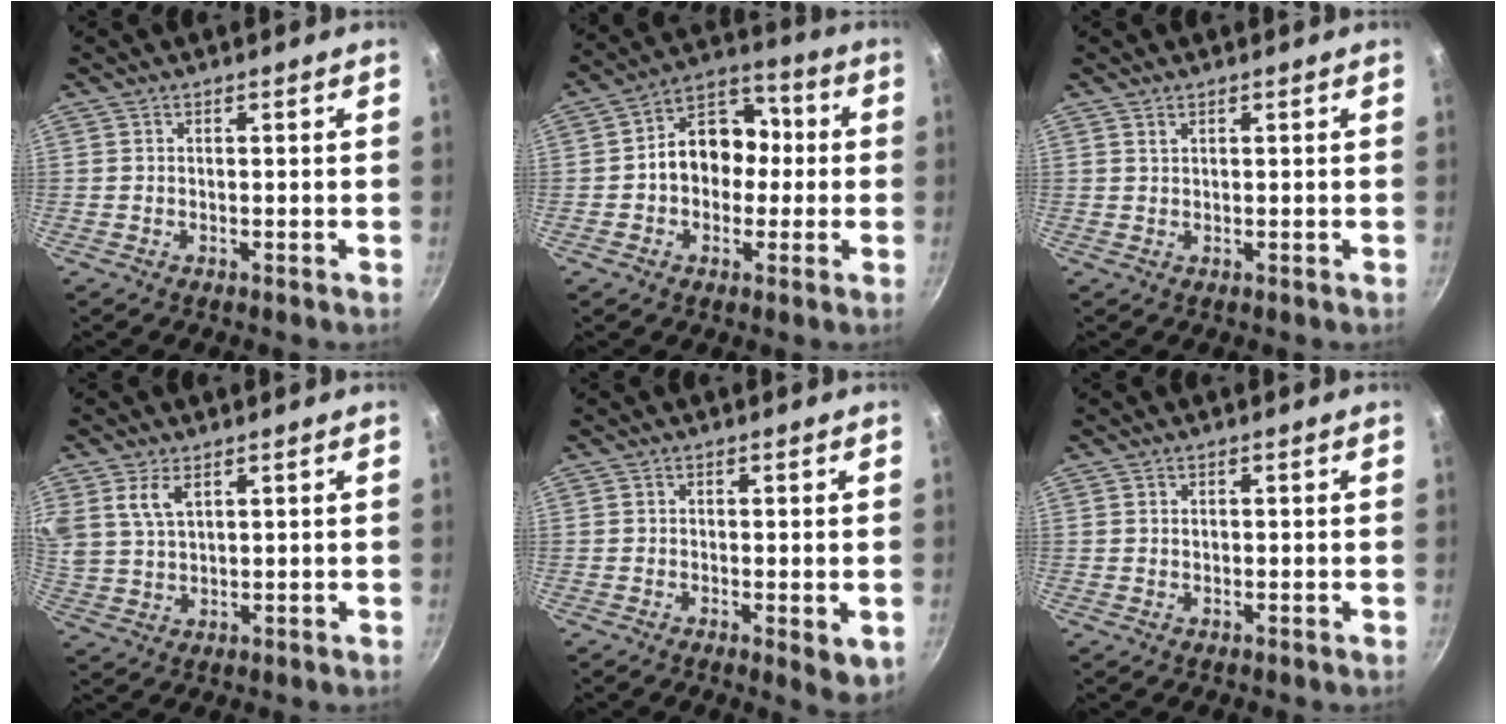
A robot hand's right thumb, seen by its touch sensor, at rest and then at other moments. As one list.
[{"total": 12.5, "force": [-0.2, 9.3, 8.4], "torque": [-0.096, 0.039, -0.014]}, {"total": 0.9, "force": [0.6, 0.4, 0.5], "torque": [-0.009, -0.001, 0.014]}, {"total": 6.2, "force": [3.2, 3.3, 4.2], "torque": [-0.085, -0.008, 0.073]}, {"total": 3.8, "force": [-0.8, 1.2, 3.5], "torque": [-0.050, -0.011, -0.012]}, {"total": 0.7, "force": [0.2, 0.5, 0.5], "torque": [-0.005, -0.001, 0.004]}]